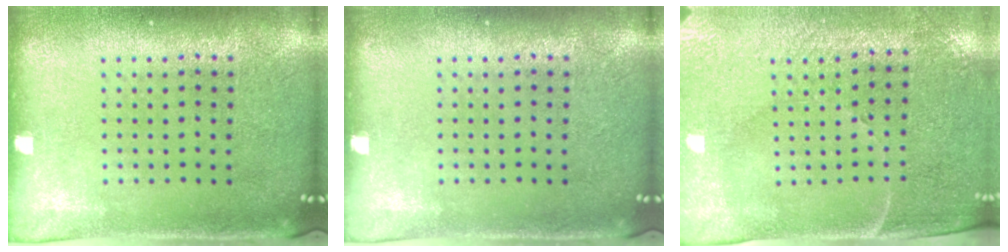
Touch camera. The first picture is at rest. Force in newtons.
{"total": 0.0}
{"total": 3.3, "press": 3.0, "slide": 1.3}